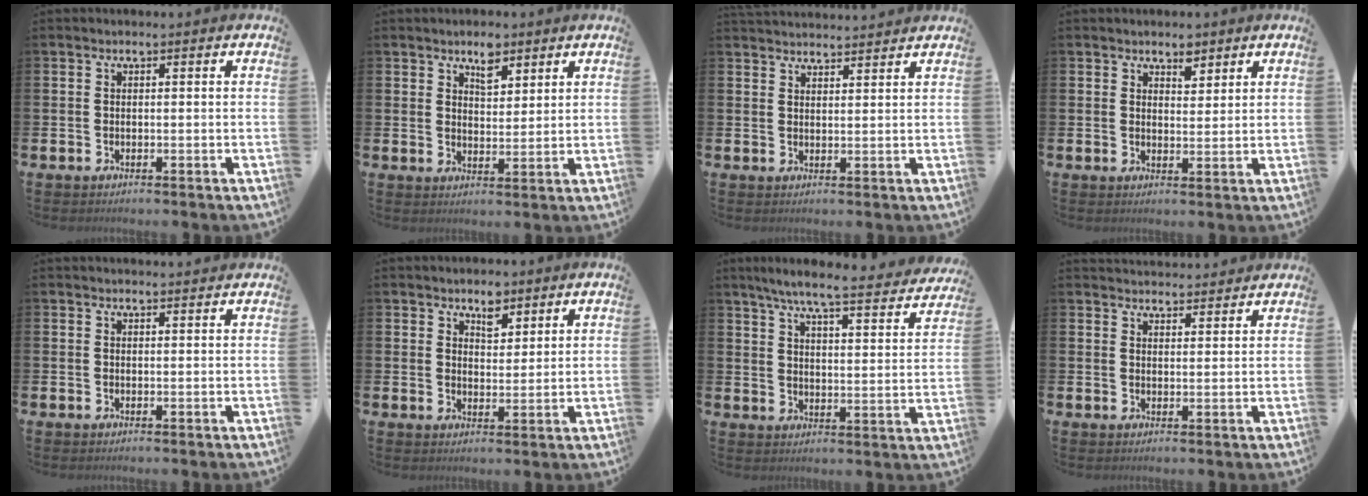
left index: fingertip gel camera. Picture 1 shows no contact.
{"total": 4.2, "force": [3.5, 1.8, 1.3], "torque": [-0.014, -0.013, 0.060]}
{"total": 3.0, "force": [3.0, 0.1, -0.1], "torque": [-0.003, -0.016, 0.055]}
{"total": 3.3, "force": [2.9, 1.4, 0.7], "torque": [-0.001, -0.012, 0.049]}
{"total": 1.2, "force": [1.2, 0.0, 0.1], "torque": [0.006, -0.005, 0.020]}
{"total": 4.0, "force": [3.4, 1.9, 0.8], "torque": [-0.006, -0.011, 0.059]}
{"total": 7.0, "force": [6.3, 0.2, 3.2], "torque": [-0.080, -0.042, 0.103]}
{"total": 3.3, "force": [3.2, 0.5, -0.2], "torque": [-0.002, -0.019, 0.060]}